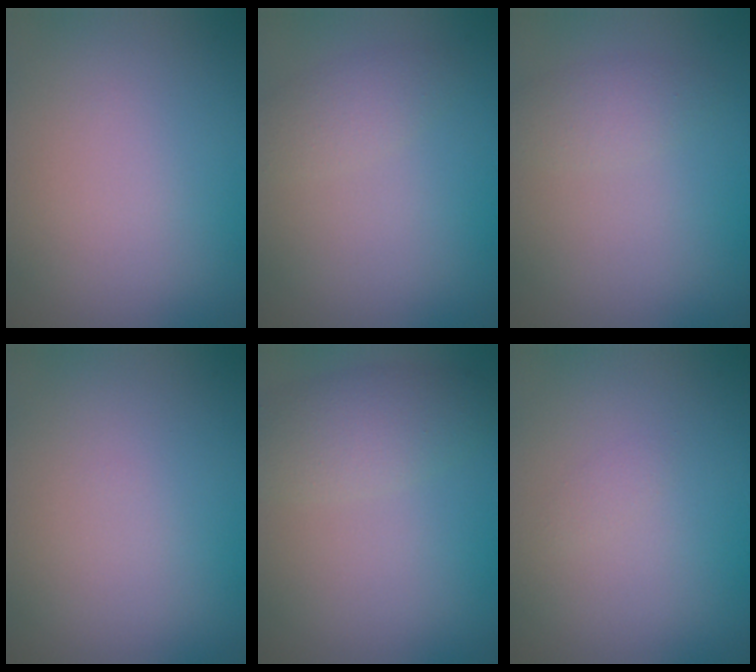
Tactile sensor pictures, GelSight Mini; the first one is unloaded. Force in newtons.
{"total": 2.0, "press": 2.0, "slide": 0.0}
{"total": 1.9, "press": 1.9, "slide": 0.1}
{"total": 0.0}
{"total": 3.6, "press": 3.6, "slide": 0.2}
{"total": 0.5, "press": 0.5, "slide": 0.0}